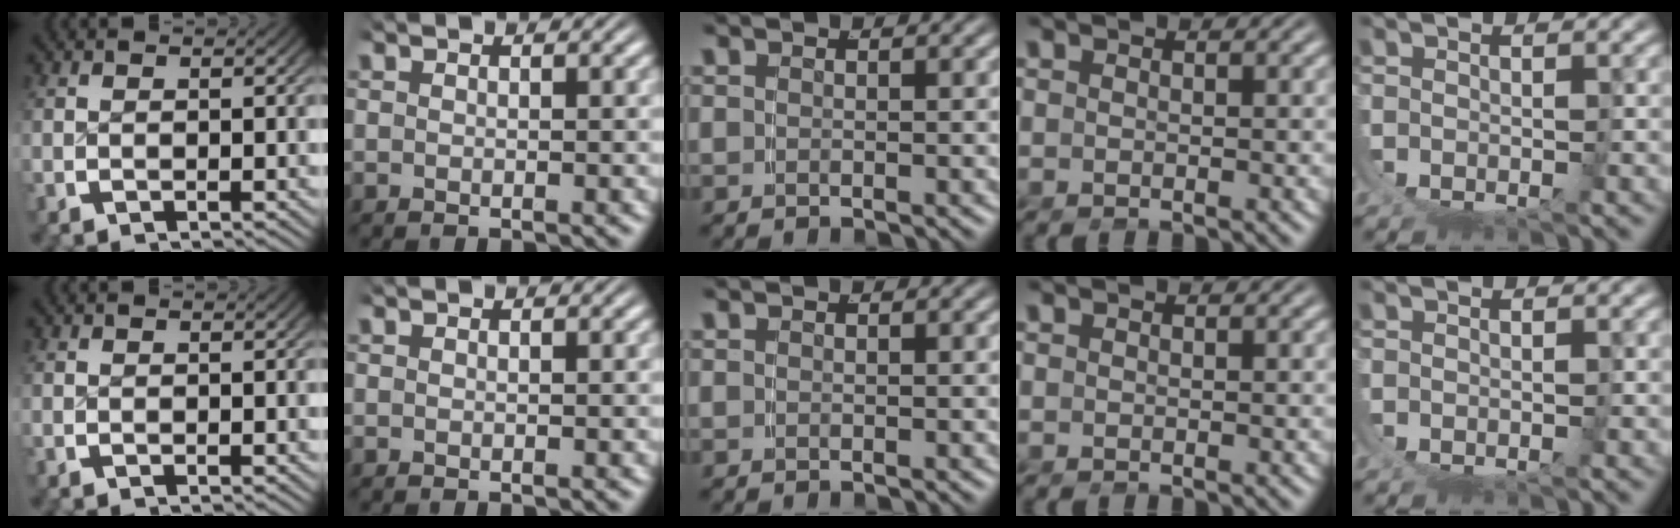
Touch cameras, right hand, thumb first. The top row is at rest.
{}